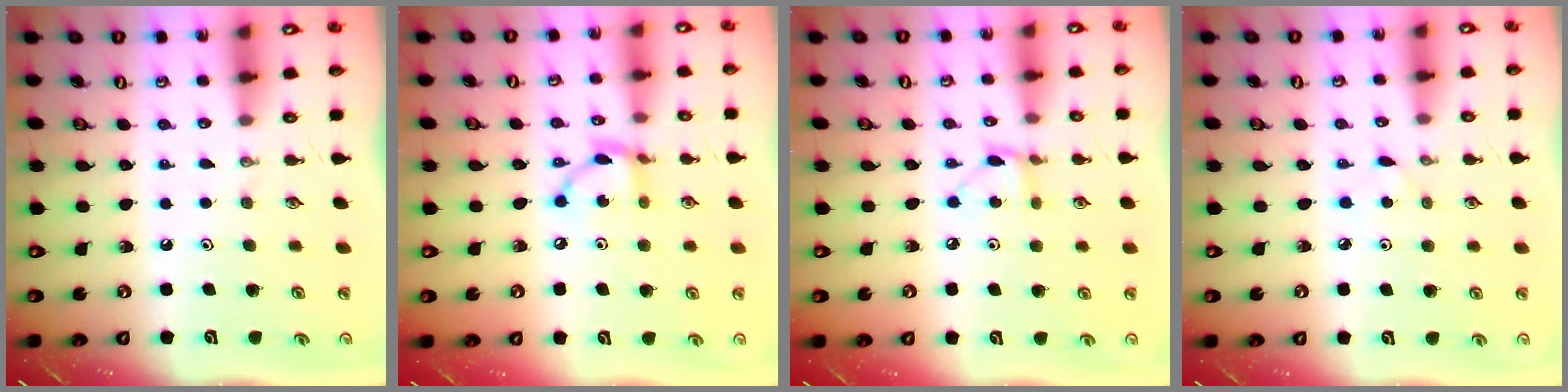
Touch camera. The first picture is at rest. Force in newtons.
{"total": 8.5, "press": 8.4, "slide": 0.4}
{"total": 5.0, "press": 4.9, "slide": 0.5}
{"total": 2.9, "press": 2.9, "slide": 0.1}